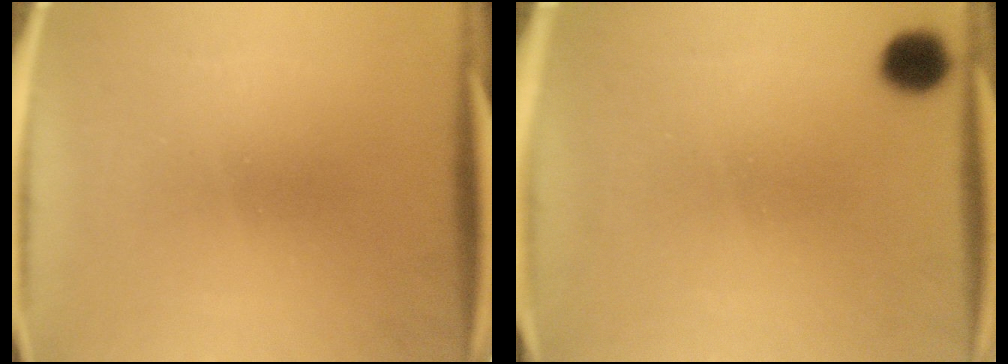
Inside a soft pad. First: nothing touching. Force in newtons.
{"total": 4.0}